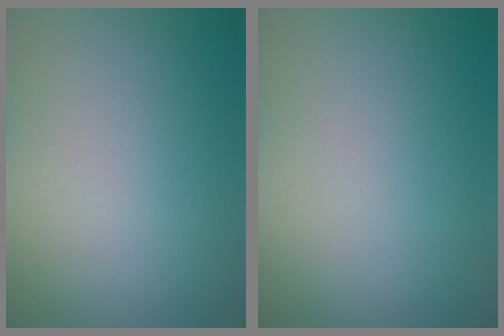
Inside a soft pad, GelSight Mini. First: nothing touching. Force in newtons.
{"total": 0.0}